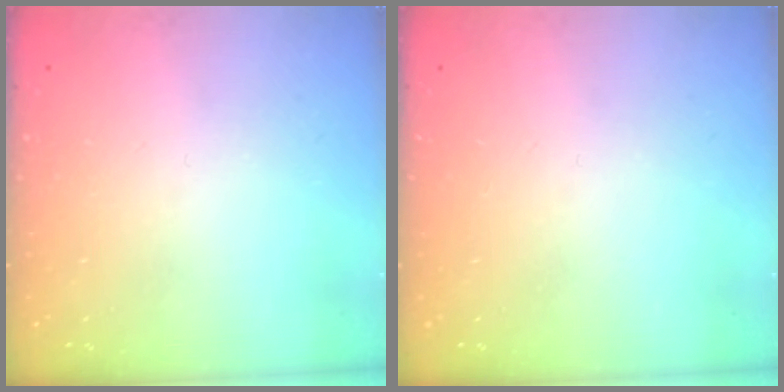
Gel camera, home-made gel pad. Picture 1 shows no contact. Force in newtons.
{"total": 0.0}